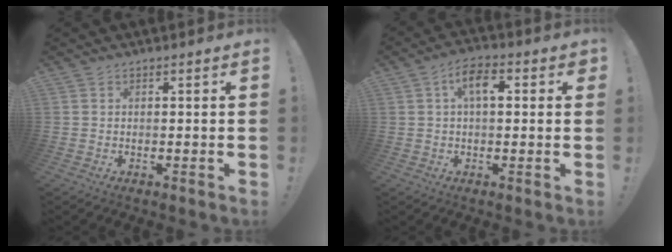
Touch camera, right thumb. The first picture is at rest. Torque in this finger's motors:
{"motor_torque": [1.02, 1.36, 0.62, 0.80, 0.04]}